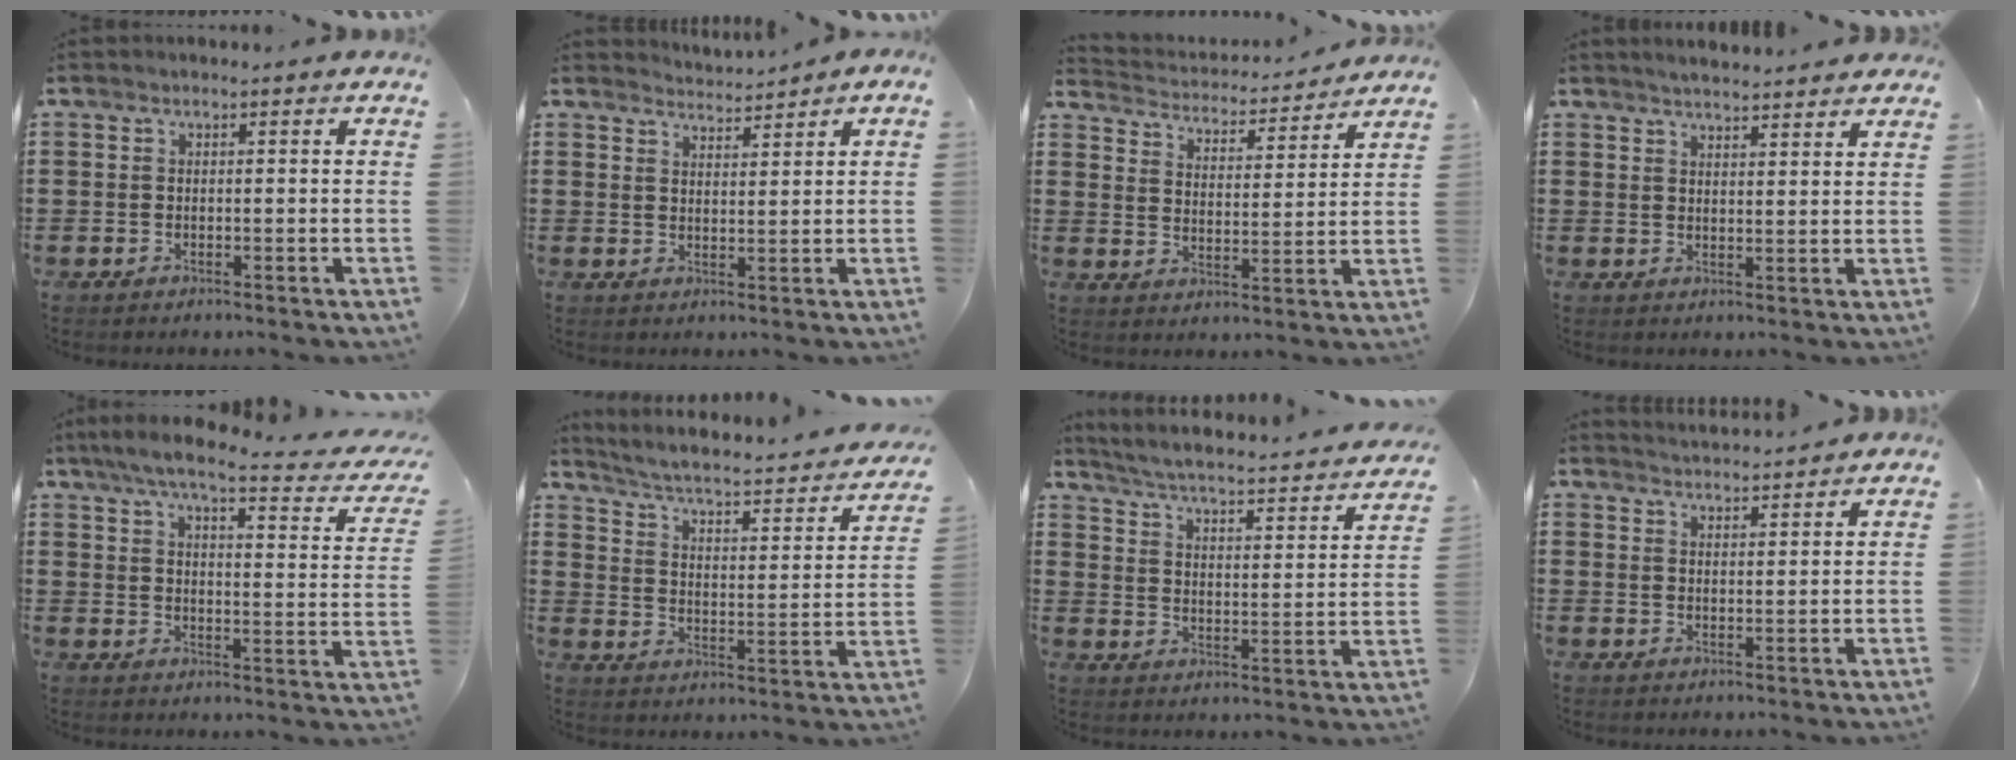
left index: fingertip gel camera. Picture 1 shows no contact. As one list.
[{"total": 2.6, "force": [2.6, -0.2, -0.1], "torque": [-0.006, -0.008, 0.048]}, {"total": 3.6, "force": [3.5, 0.4, 0.0], "torque": [-0.024, -0.028, 0.054]}, {"total": 2.9, "force": [2.8, -0.2, 0.4], "torque": [-0.014, -0.007, 0.052]}, {"total": 6.8, "force": [5.3, 0.5, 4.3], "torque": [-0.097, -0.030, 0.085]}, {"total": 2.7, "force": [1.9, 0.2, 1.9], "torque": [-0.052, -0.028, 0.018]}, {"total": 3.2, "force": [2.9, -0.4, 1.3], "torque": [-0.045, -0.033, 0.037]}, {"total": 2.9, "force": [2.9, -0.3, -0.1], "torque": [-0.006, -0.012, 0.053]}]